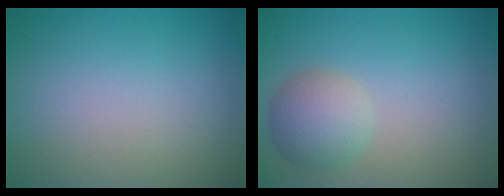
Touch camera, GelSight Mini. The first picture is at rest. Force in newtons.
{"total": 3.4, "press": 3.4, "slide": 0.1}